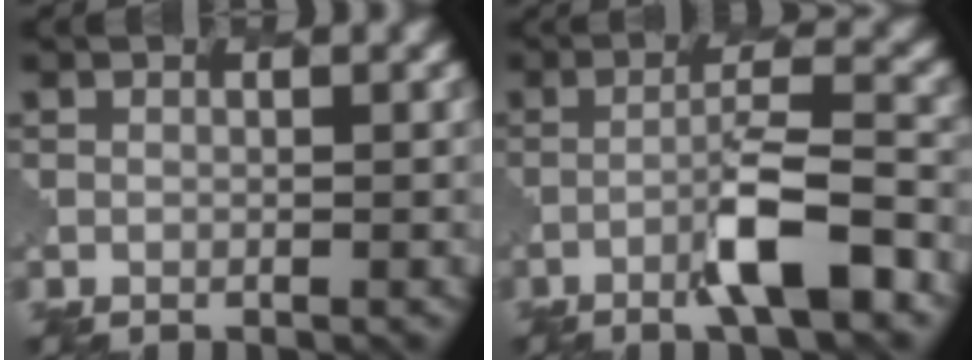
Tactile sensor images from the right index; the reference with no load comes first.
{"total": 5.3, "force": [-2.6, 0.6, 4.6], "torque": [-0.079, 0.010, -0.048]}